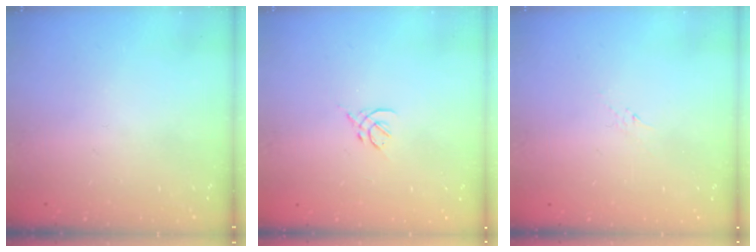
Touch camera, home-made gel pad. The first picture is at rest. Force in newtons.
{"total": 2.7, "press": 2.6, "slide": 0.8}
{"total": 2.8, "press": 2.7, "slide": 0.6}